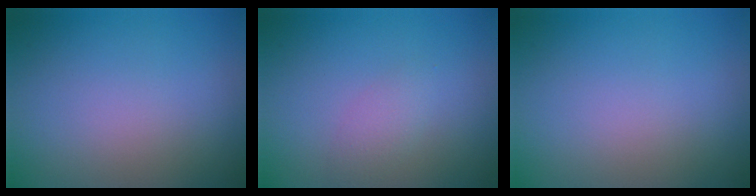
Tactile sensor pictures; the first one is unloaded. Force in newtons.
{"total": 1.4, "press": 1.4, "slide": 0.1}
{"total": 0.0}